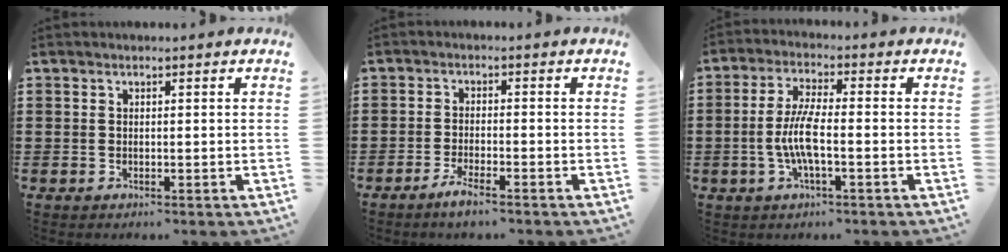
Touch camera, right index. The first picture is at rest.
{"total": 2.6, "force": [-2.3, -0.1, 1.2], "torque": [-0.026, 0.002, -0.046]}
{"total": 6.2, "force": [-1.6, 1.5, 5.8], "torque": [-0.128, -0.004, -0.037]}